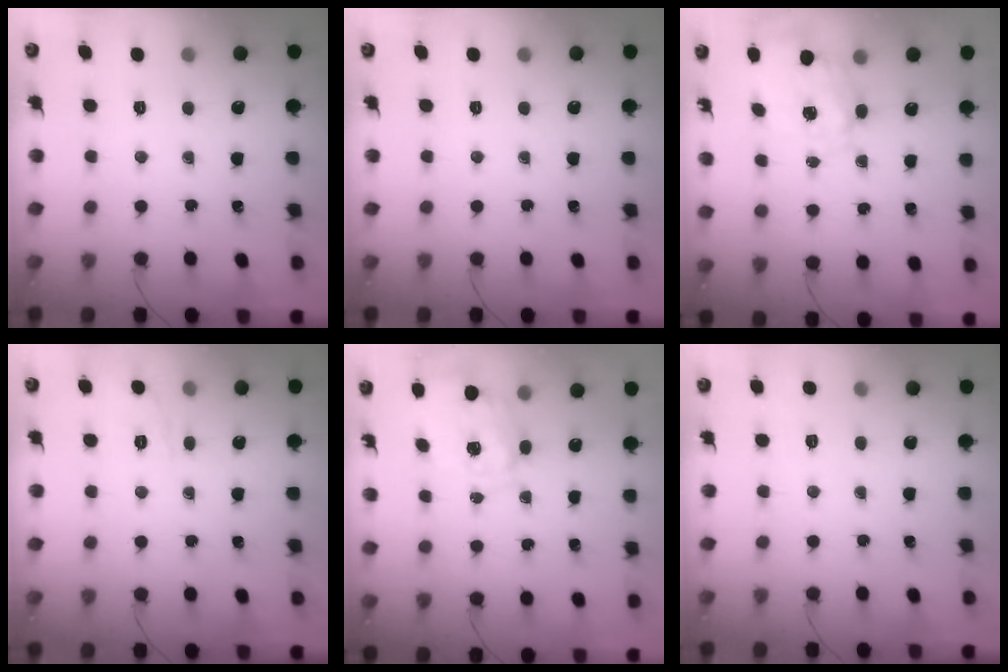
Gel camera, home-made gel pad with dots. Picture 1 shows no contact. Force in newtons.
{"total": 0.0}
{"total": 2.7, "press": 2.6, "slide": 0.8}
{"total": 2.0, "press": 0.7, "slide": 1.9}
{"total": 2.8, "press": 2.6, "slide": 0.9}
{"total": 2.8, "press": 2.4, "slide": 1.5}